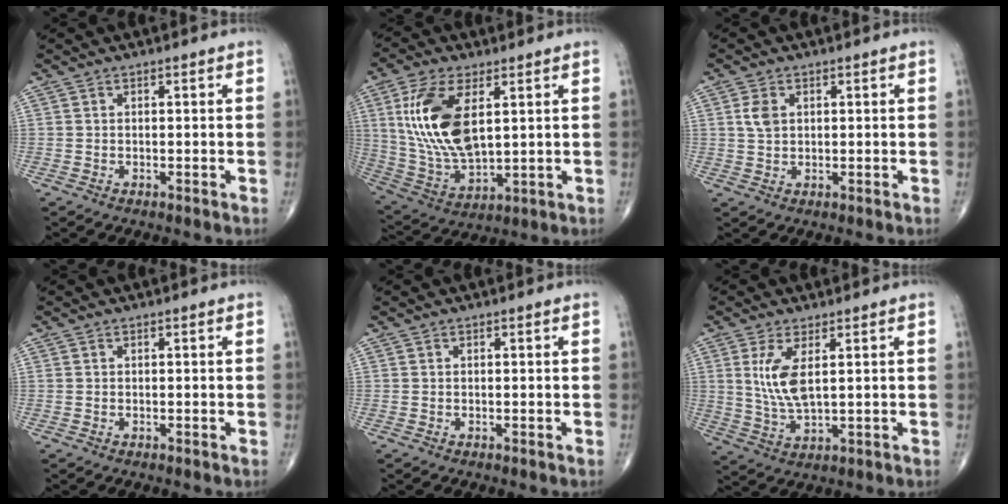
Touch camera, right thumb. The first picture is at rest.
{"total": 16.5, "force": [4.5, 8.0, 13.8], "torque": [-0.276, -0.019, 0.095]}
{"total": 3.2, "force": [0.9, 2.2, 2.2], "torque": [-0.039, -0.001, 0.019]}
{"total": 0.0}
{"total": 0.0}
{"total": 7.2, "force": [1.9, 2.5, 6.5], "torque": [-0.142, -0.017, 0.047]}